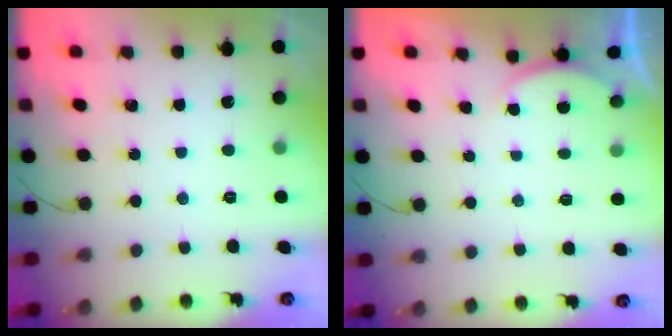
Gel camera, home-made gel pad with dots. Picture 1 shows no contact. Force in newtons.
{"total": 2.0, "press": 1.9, "slide": 0.6}